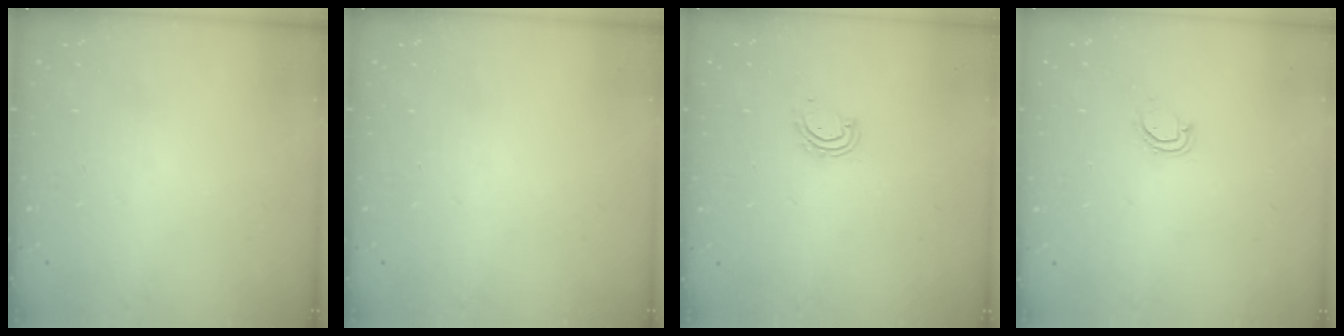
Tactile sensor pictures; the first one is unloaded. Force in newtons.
{"total": 0.0}
{"total": 3.2, "press": 3.1, "slide": 0.2}
{"total": 3.9, "press": 3.9, "slide": 0.3}